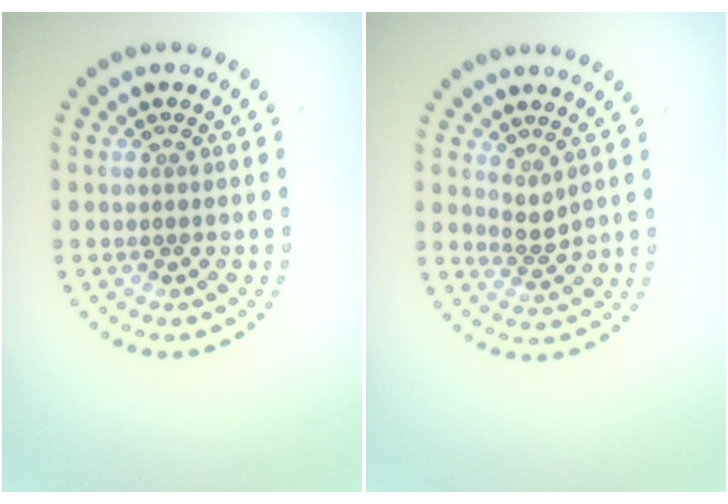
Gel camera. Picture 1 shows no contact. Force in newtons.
{"total": 1.5, "press": 1.0, "slide": 1.0}